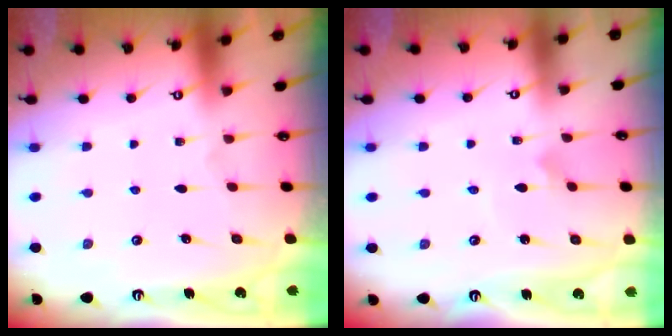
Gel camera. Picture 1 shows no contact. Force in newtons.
{"total": 2.4, "press": 2.4, "slide": 0.1}